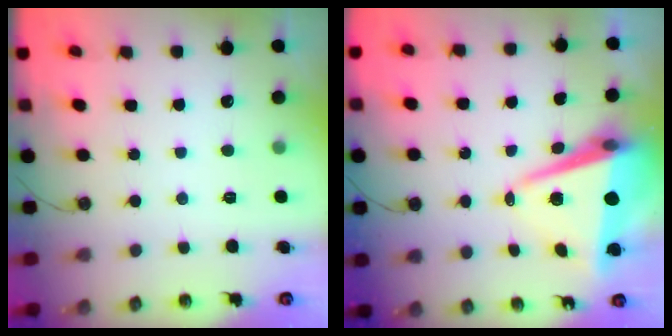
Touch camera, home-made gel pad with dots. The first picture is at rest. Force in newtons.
{"total": 9.7, "press": 9.1, "slide": 3.2}